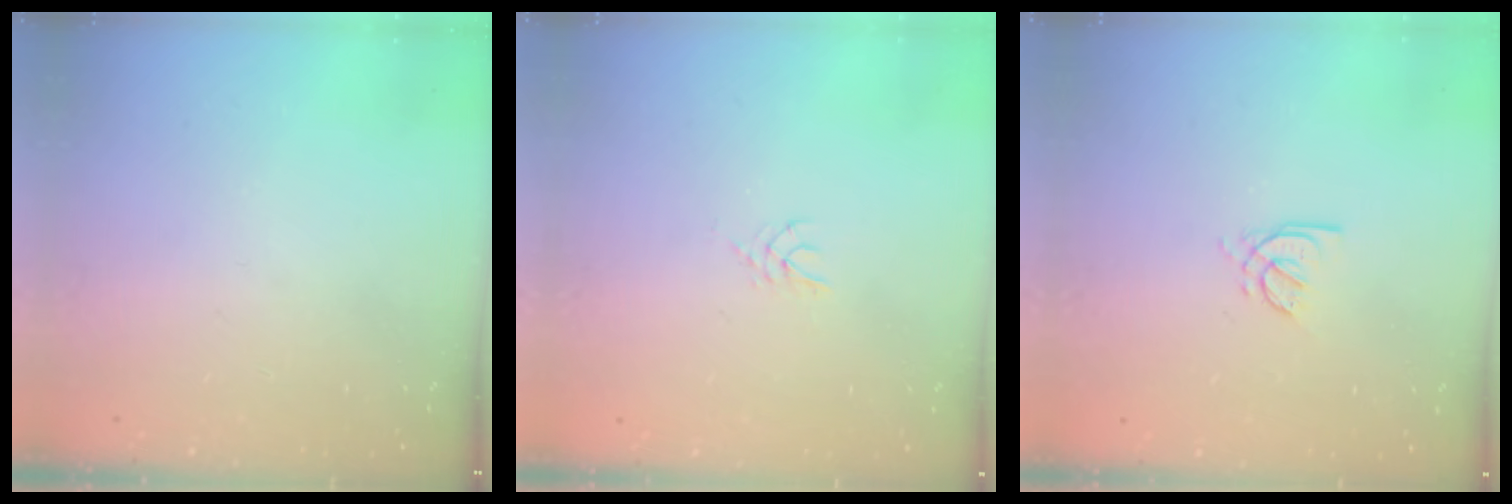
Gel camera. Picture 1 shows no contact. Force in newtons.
{"total": 2.5, "press": 2.4, "slide": 0.4}
{"total": 2.4, "press": 2.4, "slide": 0.6}